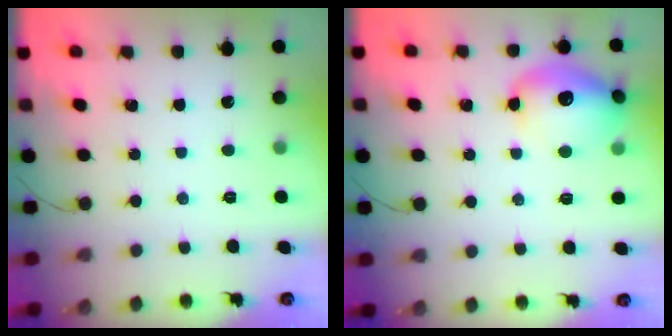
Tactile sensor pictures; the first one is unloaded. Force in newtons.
{"total": 14.1, "press": 14.1, "slide": 0.9}